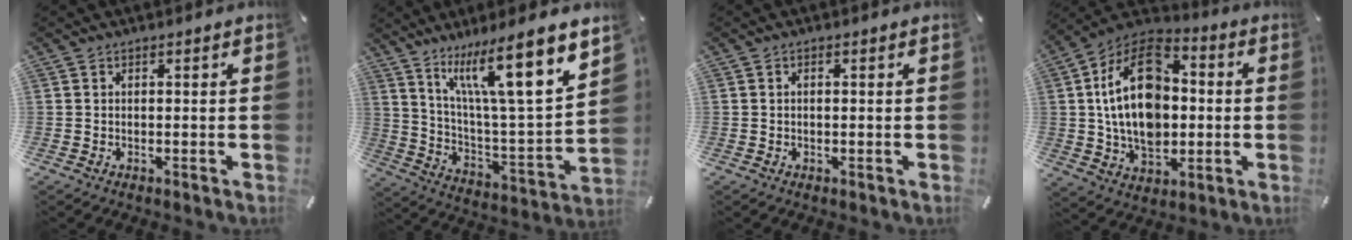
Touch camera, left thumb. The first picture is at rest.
{"total": 16.8, "force": [11.9, 2.8, 11.6], "torque": [-0.202, -0.090, 0.187]}
{"total": 0.7, "force": [0.0, 0.4, 0.5], "torque": [-0.011, 0.001, 0.000]}
{"total": 19.9, "force": [1.4, 13.9, 14.2], "torque": [-0.286, -0.005, 0.019]}